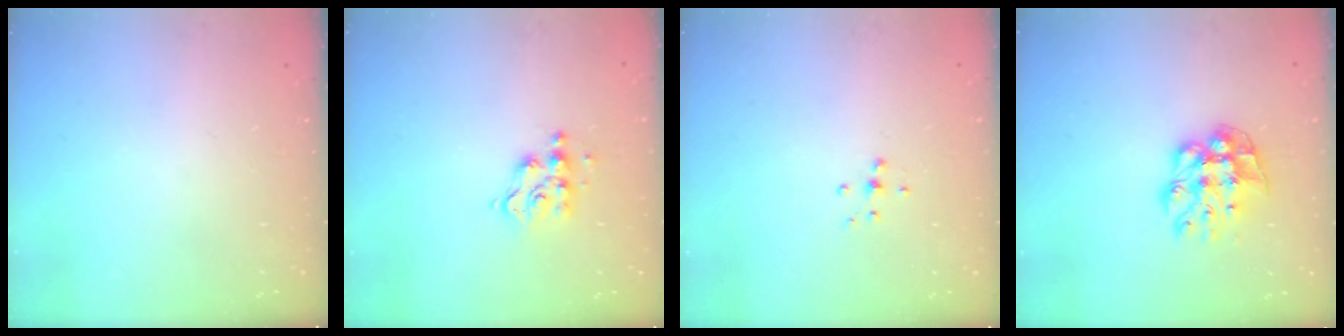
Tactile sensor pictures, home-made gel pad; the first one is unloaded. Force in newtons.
{"total": 6.3, "press": 6.3, "slide": 0.2}
{"total": 5.0, "press": 5.0, "slide": 0.6}
{"total": 11.0, "press": 11.0, "slide": 1.0}